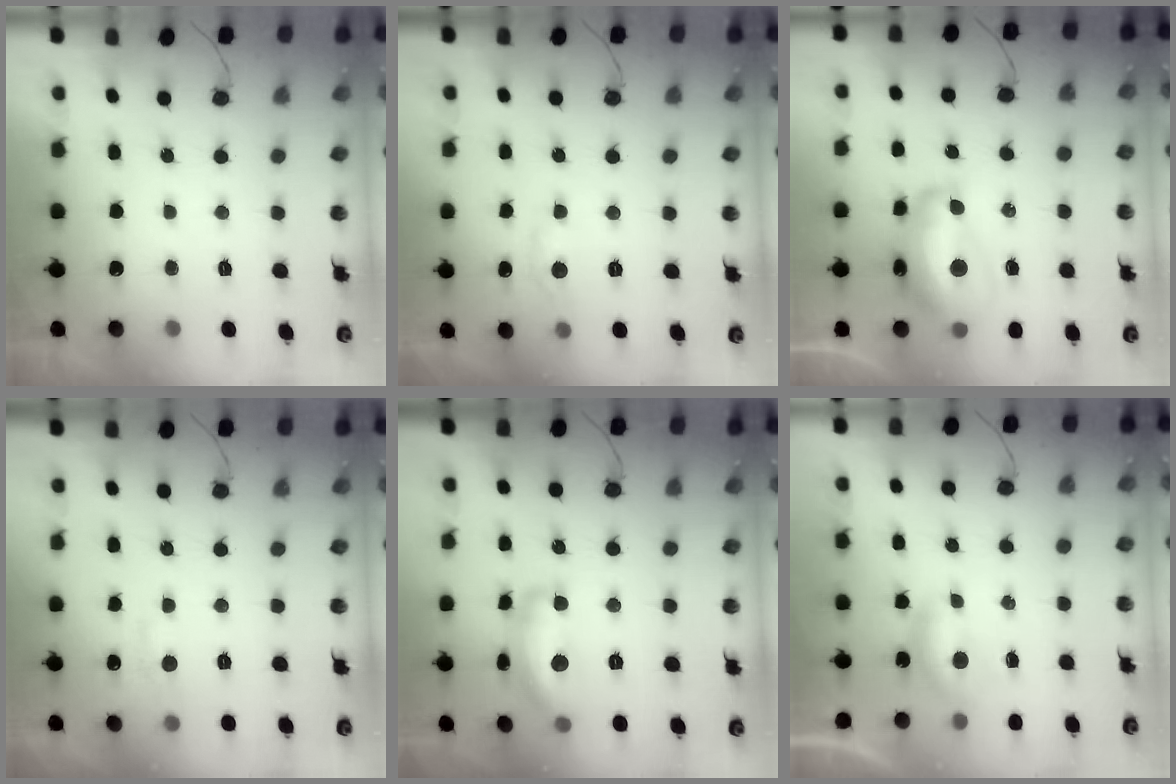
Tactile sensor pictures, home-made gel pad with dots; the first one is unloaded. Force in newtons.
{"total": 6.3, "press": 6.3, "slide": 0.9}
{"total": 13.7, "press": 13.6, "slide": 1.2}
{"total": 5.7, "press": 5.7, "slide": 0.8}
{"total": 14.5, "press": 14.4, "slide": 1.1}
{"total": 4.0, "press": 4.0, "slide": 0.4}